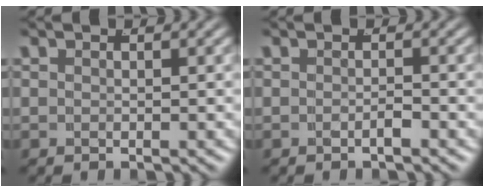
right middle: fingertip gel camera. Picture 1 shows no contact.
{"total": 0.9, "force": [-0.7, -0.3, 0.4], "torque": [-0.001, 0.000, -0.011]}